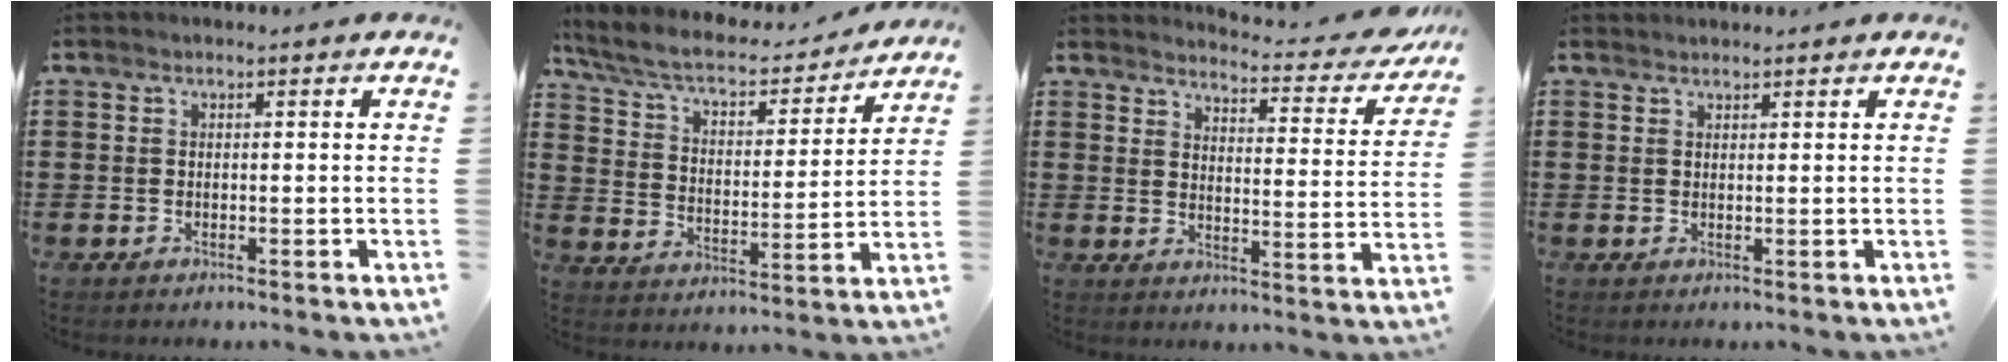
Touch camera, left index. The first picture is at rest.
{"total": 6.9, "force": [5.9, 1.5, 3.2], "torque": [-0.089, -0.037, 0.098]}
{"total": 3.6, "force": [3.4, 0.0, 1.2], "torque": [-0.035, -0.032, 0.051]}
{"total": 1.1, "force": [1.1, 0.1, 0.0], "torque": [-0.002, 0.000, 0.022]}